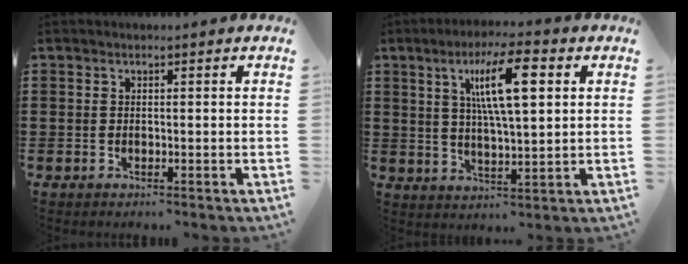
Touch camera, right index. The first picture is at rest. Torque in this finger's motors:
{"motor_torque": [1.67, 0.47, 0.89, 0.21]}